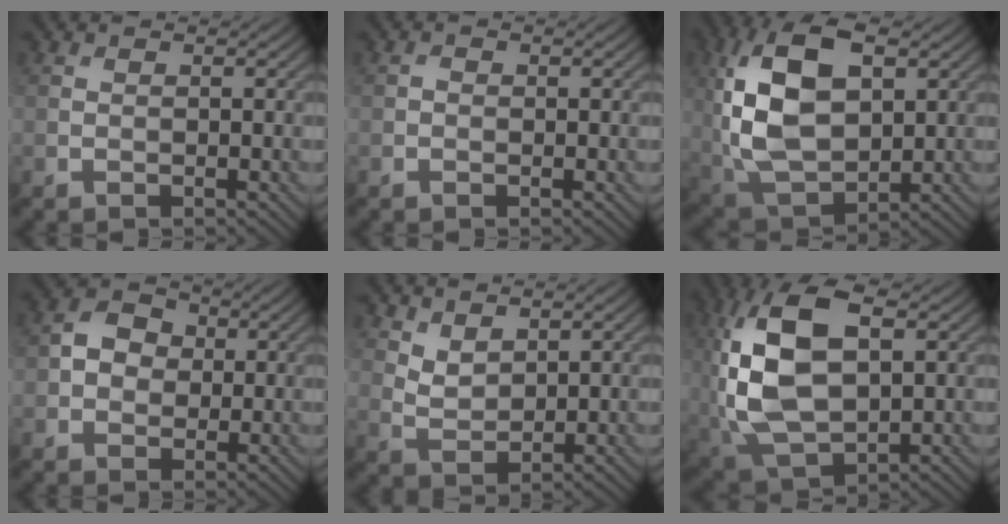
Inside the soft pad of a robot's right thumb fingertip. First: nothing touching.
{"total": 0.5, "force": [-0.2, 0.4, 0.3], "torque": [-0.004, 0.000, -0.005]}
{"total": 15.5, "force": [2.8, 9.1, 12.3], "torque": [-0.285, 0.006, 0.061]}
{"total": 4.3, "force": [0.1, 3.6, 2.3], "torque": [-0.045, 0.005, -0.006]}
{"total": 3.2, "force": [2.1, 1.7, 1.7], "torque": [-0.044, -0.007, 0.049]}
{"total": 16.2, "force": [2.0, 9.0, 13.3], "torque": [-0.306, -0.001, 0.047]}